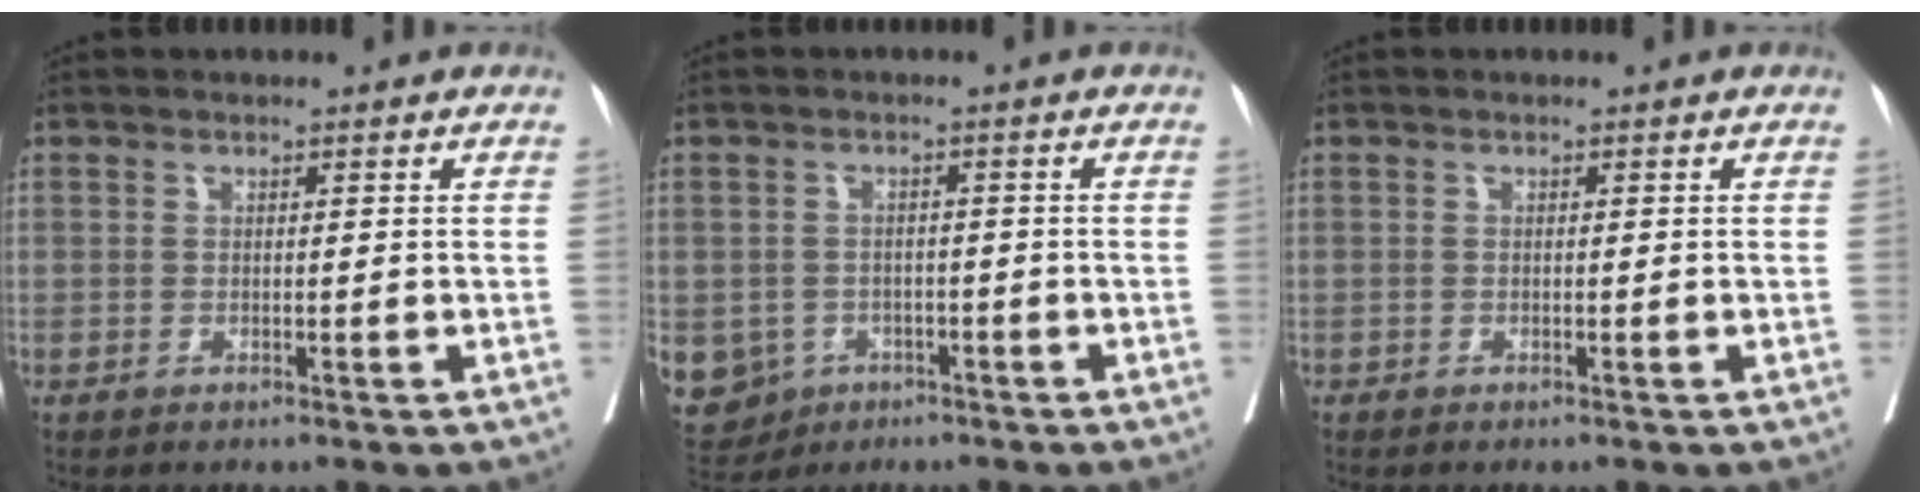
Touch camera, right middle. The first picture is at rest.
{"total": 8.7, "force": [-4.0, 7.5, 2.0], "torque": [-0.057, 0.004, -0.053]}
{"total": 0.0}